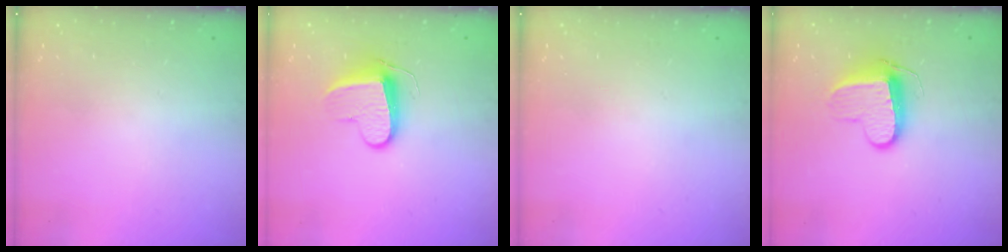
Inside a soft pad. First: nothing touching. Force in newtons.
{"total": 9.4, "press": 9.4, "slide": 0.5}
{"total": 0.0}
{"total": 10.3, "press": 10.3, "slide": 0.4}